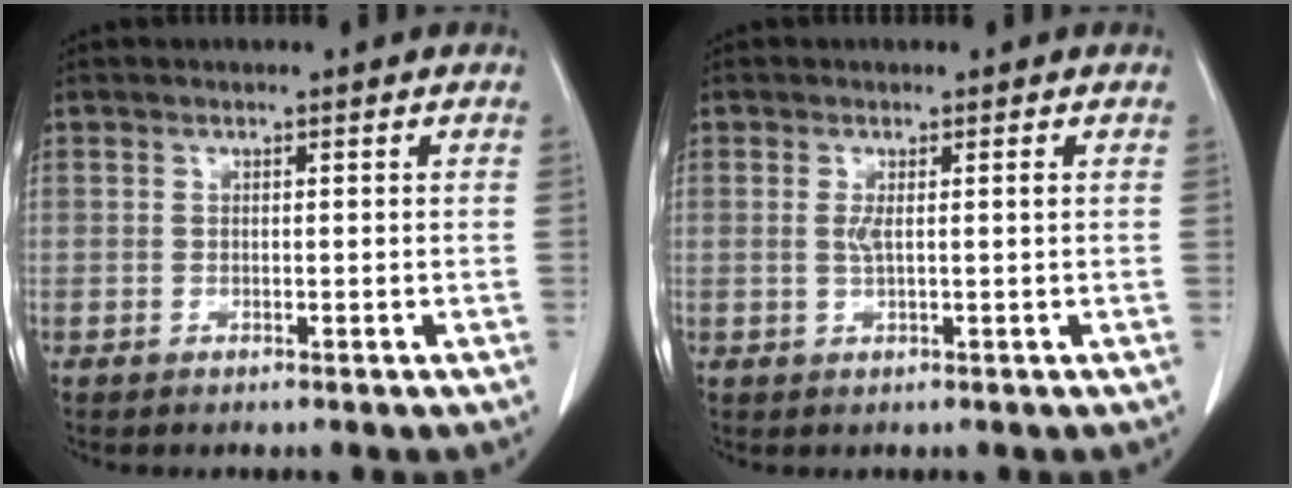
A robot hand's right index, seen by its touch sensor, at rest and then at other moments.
{"total": 1.8, "force": [0.2, 0.0, 1.8], "torque": [-0.039, 0.001, 0.005]}